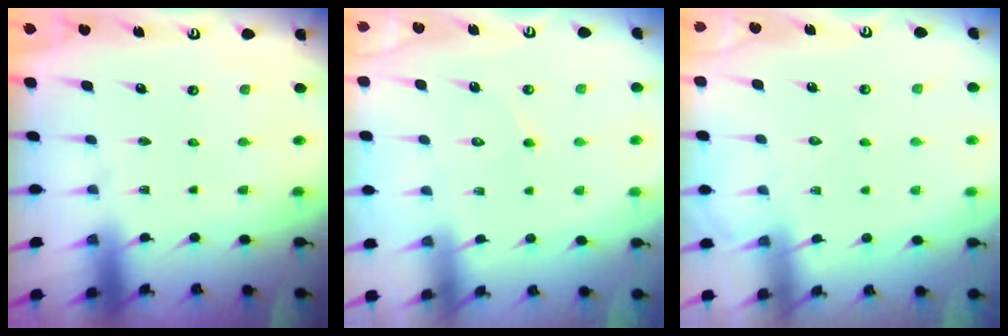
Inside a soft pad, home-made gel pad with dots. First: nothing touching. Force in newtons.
{"total": 4.8, "press": 4.8, "slide": 0.3}
{"total": 6.4, "press": 6.4, "slide": 0.7}